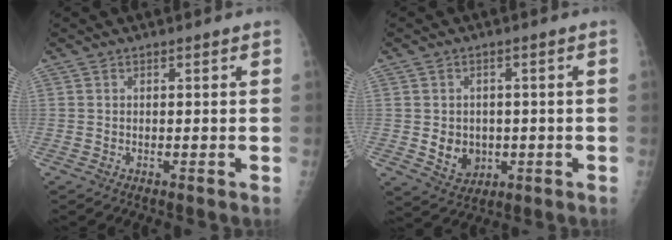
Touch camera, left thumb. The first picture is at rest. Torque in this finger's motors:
{"motor_torque": [-0.06, 0.09, 0.03, -0.03, 0.01]}